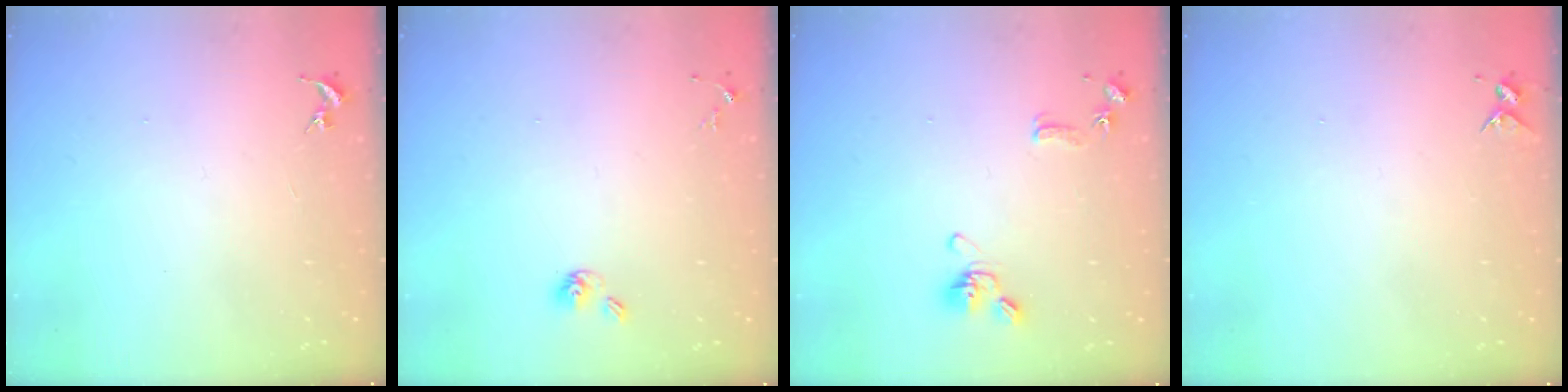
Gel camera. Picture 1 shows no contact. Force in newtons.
{"total": 5.5, "press": 5.0, "slide": 2.2}
{"total": 11.9, "press": 11.7, "slide": 2.0}
{"total": 4.1, "press": 4.1, "slide": 0.5}